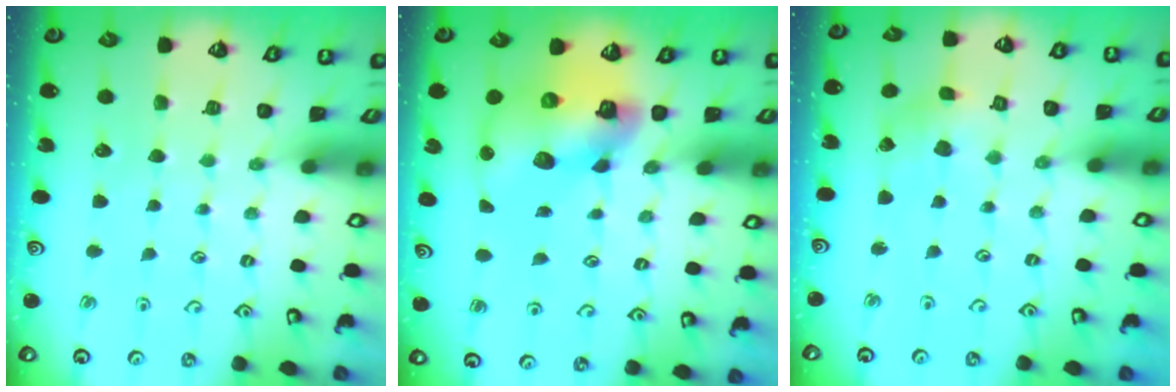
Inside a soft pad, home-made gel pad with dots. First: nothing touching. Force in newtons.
{"total": 13.7, "press": 13.6, "slide": 1.7}
{"total": 2.4, "press": 2.3, "slide": 0.5}